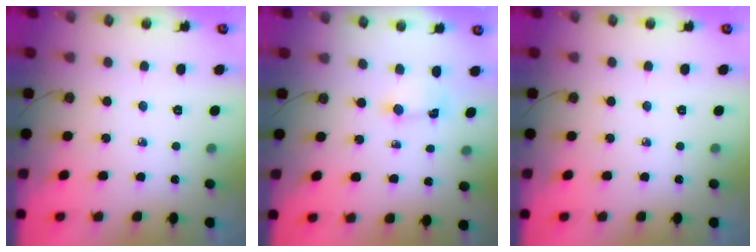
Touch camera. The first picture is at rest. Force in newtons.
{"total": 1.3, "press": 1.2, "slide": 0.5}
{"total": 0.0}